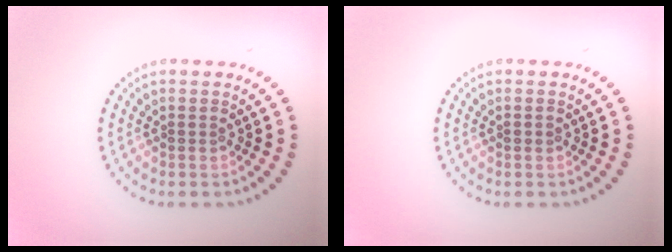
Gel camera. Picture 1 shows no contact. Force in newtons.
{"total": 0.8, "press": 0.7, "slide": 0.1}